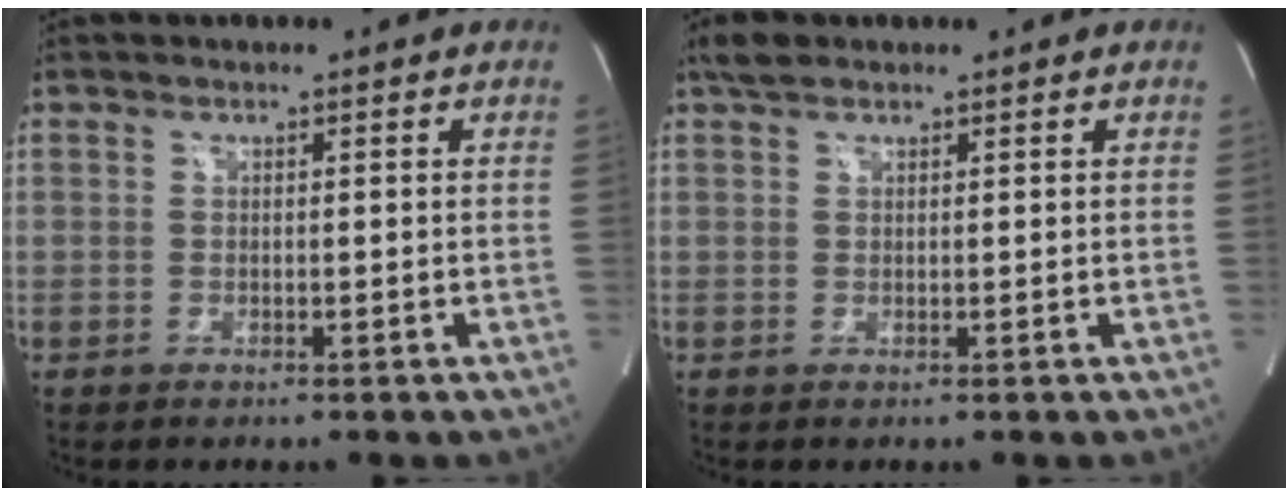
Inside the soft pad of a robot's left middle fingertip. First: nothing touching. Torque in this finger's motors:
{"motor_torque": [0.27, -0.12, -0.05, 0.00]}